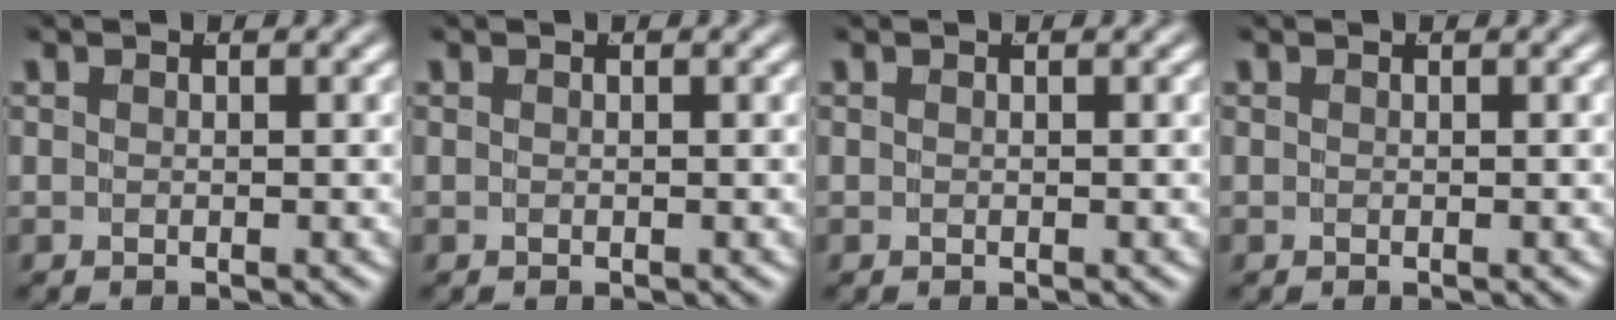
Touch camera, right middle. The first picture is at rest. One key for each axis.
{"total": 0.0}
{"total": 0.0}
{"total": 0.0}